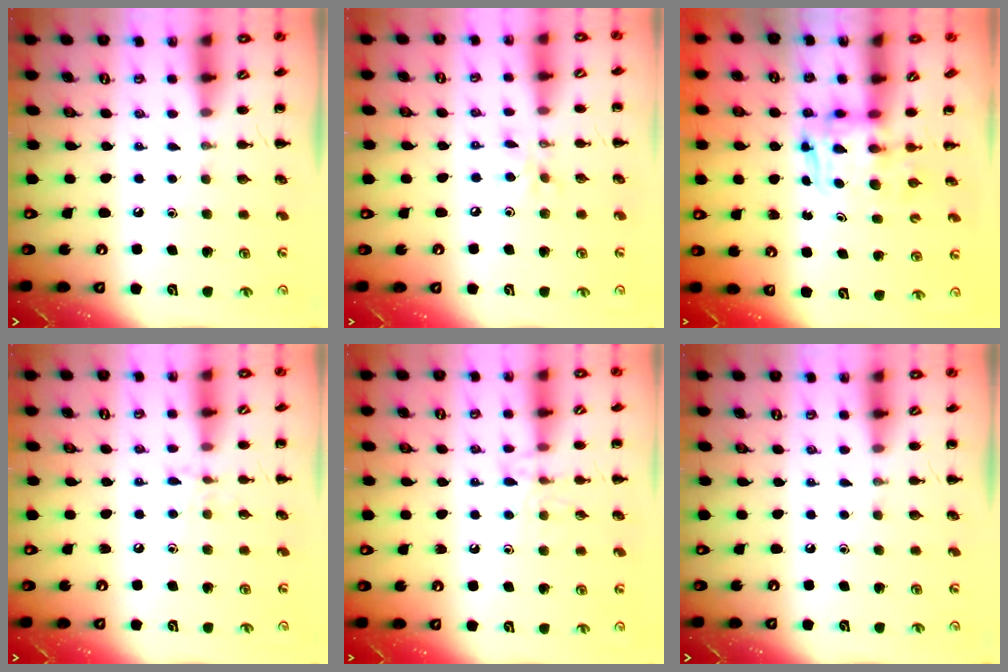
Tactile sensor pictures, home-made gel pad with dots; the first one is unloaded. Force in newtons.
{"total": 5.2, "press": 5.1, "slide": 0.8}
{"total": 2.6, "press": 2.6, "slide": 0.2}
{"total": 6.1, "press": 5.7, "slide": 2.0}
{"total": 7.9, "press": 7.8, "slide": 1.2}
{"total": 0.0}